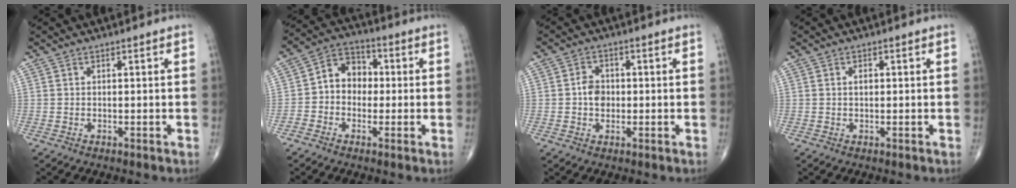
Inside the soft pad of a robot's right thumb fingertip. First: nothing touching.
{"total": 8.0, "force": [-0.6, 6.7, 4.4], "torque": [-0.042, 0.036, -0.029]}
{"total": 4.0, "force": [-0.2, 3.2, 2.3], "torque": [-0.023, 0.007, -0.006]}
{"total": 1.3, "force": [0.3, 0.9, 1.0], "torque": [-0.014, 0.002, 0.004]}